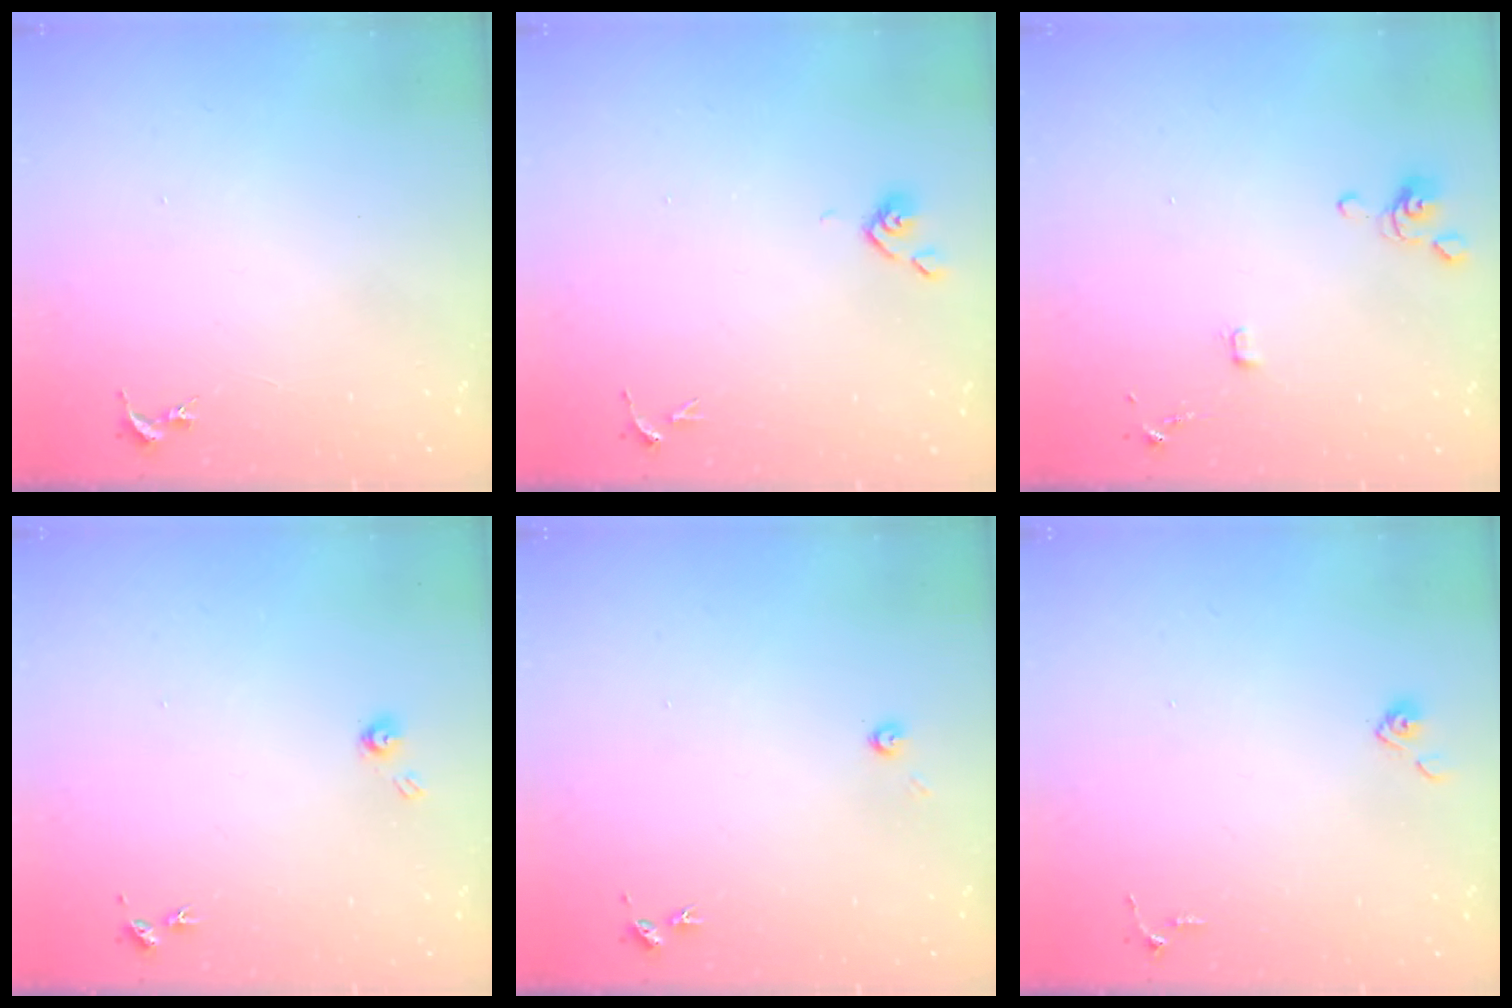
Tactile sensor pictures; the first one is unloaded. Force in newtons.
{"total": 3.8, "press": 3.7, "slide": 0.8}
{"total": 4.2, "press": 4.1, "slide": 1.0}
{"total": 4.0, "press": 4.0, "slide": 0.4}
{"total": 3.5, "press": 3.5, "slide": 0.2}
{"total": 4.0, "press": 4.0, "slide": 0.4}